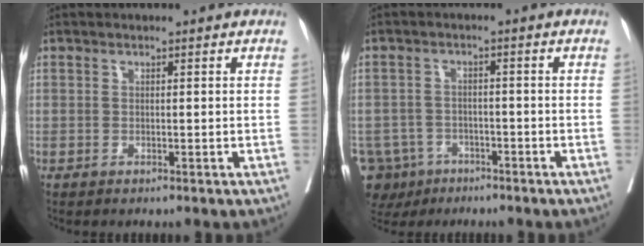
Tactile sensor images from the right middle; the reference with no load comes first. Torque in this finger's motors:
{"motor_torque": [1.14, -1.00, 1.05, 0.21]}